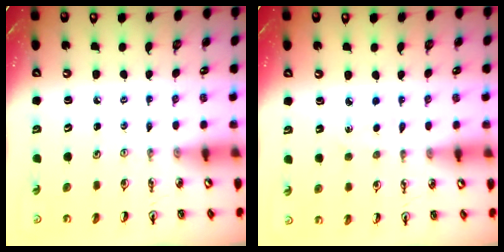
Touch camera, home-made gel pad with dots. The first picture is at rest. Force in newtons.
{"total": 2.9, "press": 2.9, "slide": 0.3}